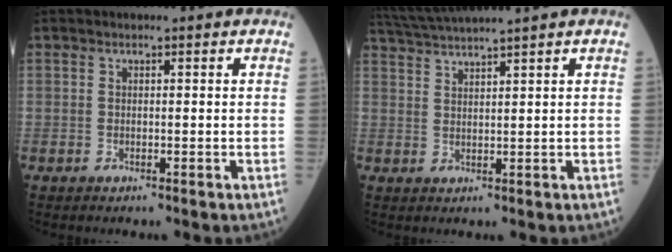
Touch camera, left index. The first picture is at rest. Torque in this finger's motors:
{"motor_torque": [-0.31, -0.80, 0.23, 0.07]}